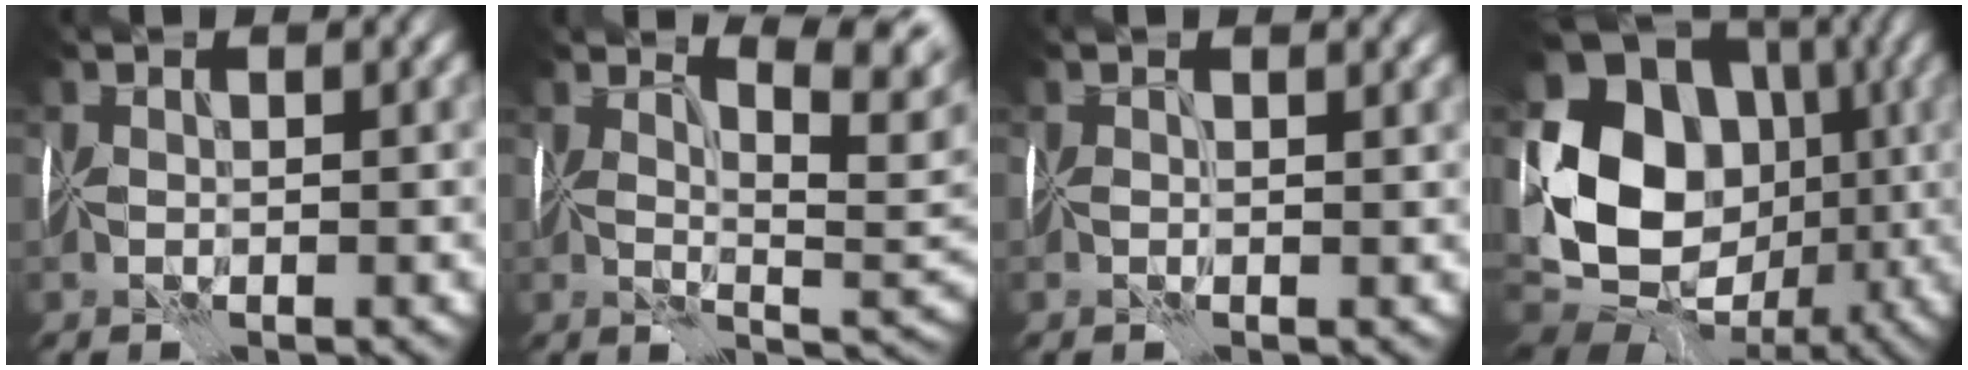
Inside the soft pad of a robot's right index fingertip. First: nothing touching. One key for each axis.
{"total": 3.6, "fx": 2.4, "fy": -0.3, "fz": 2.6, "tx": -0.027, "ty": -0.007, "tz": 0.046}
{"total": 1.3, "fx": 0.5, "fy": -1.1, "fz": -0.2, "tx": 0.010, "ty": -0.008, "tz": 0.006}
{"total": 13.0, "fx": -0.7, "fy": 10.8, "fz": 7.3, "tx": -0.133, "ty": -0.020, "tz": -0.014}